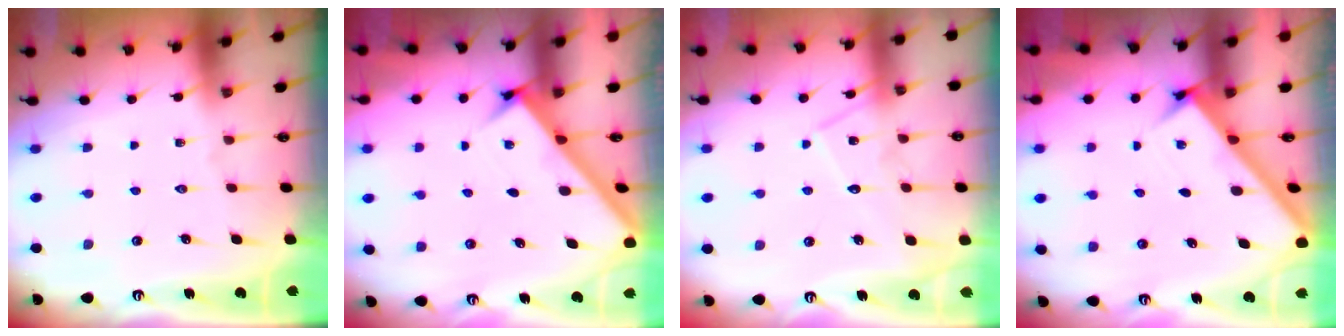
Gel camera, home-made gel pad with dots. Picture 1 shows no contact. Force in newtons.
{"total": 2.4, "press": 2.4, "slide": 0.3}
{"total": 10.1, "press": 10.1, "slide": 0.7}
{"total": 2.5, "press": 2.5, "slide": 0.3}